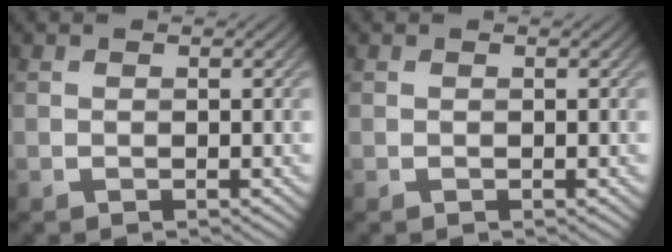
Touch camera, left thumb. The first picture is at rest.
{"total": 0.0}